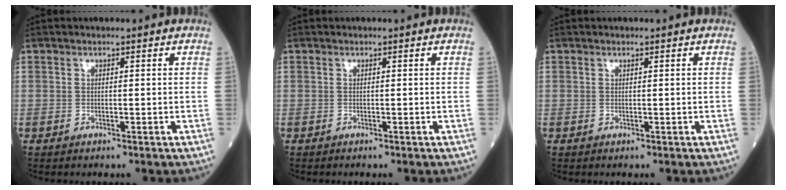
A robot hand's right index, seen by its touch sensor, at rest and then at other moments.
{"total": 0.0}
{"total": 0.0}